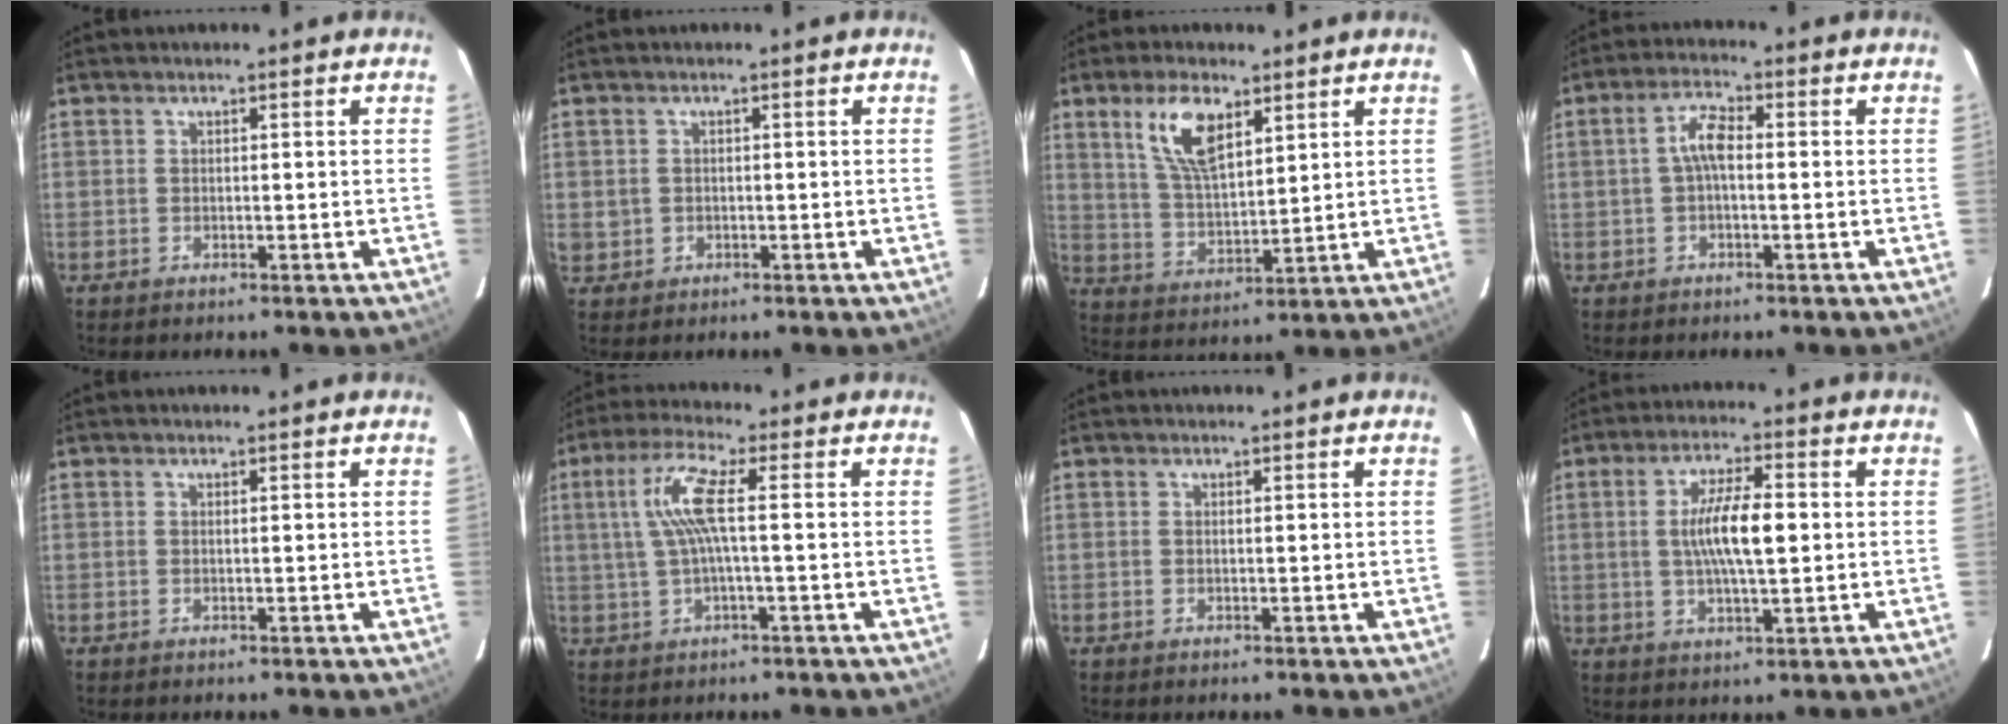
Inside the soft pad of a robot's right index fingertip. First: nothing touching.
{"total": 2.9, "force": [-0.2, 2.8, 0.7], "torque": [-0.016, 0.003, 0.005]}
{"total": 10.1, "force": [5.2, 4.2, 7.6], "torque": [-0.144, 0.007, 0.110]}
{"total": 4.3, "force": [-0.2, 1.6, 4.0], "torque": [-0.082, 0.014, -0.005]}
{"total": 0.0}
{"total": 7.5, "force": [0.5, 0.3, 7.4], "torque": [-0.150, 0.005, 0.017]}
{"total": 0.0}
{"total": 8.9, "force": [0.4, 2.1, 8.6], "torque": [-0.159, 0.004, 0.008]}